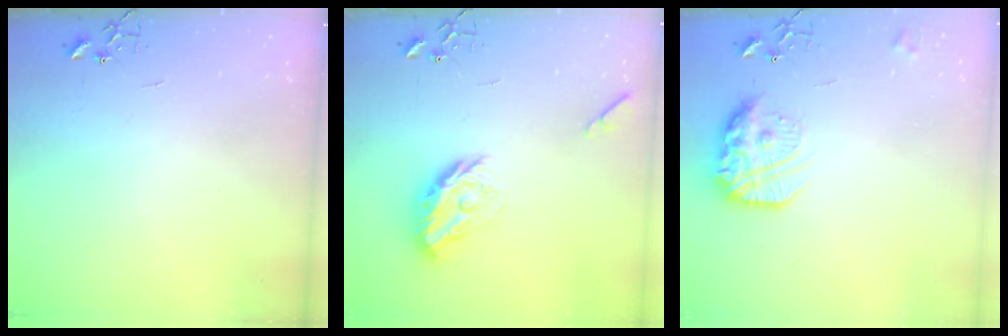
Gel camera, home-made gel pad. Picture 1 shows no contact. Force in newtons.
{"total": 13.5, "press": 13.4, "slide": 0.7}
{"total": 16.5, "press": 16.4, "slide": 1.3}